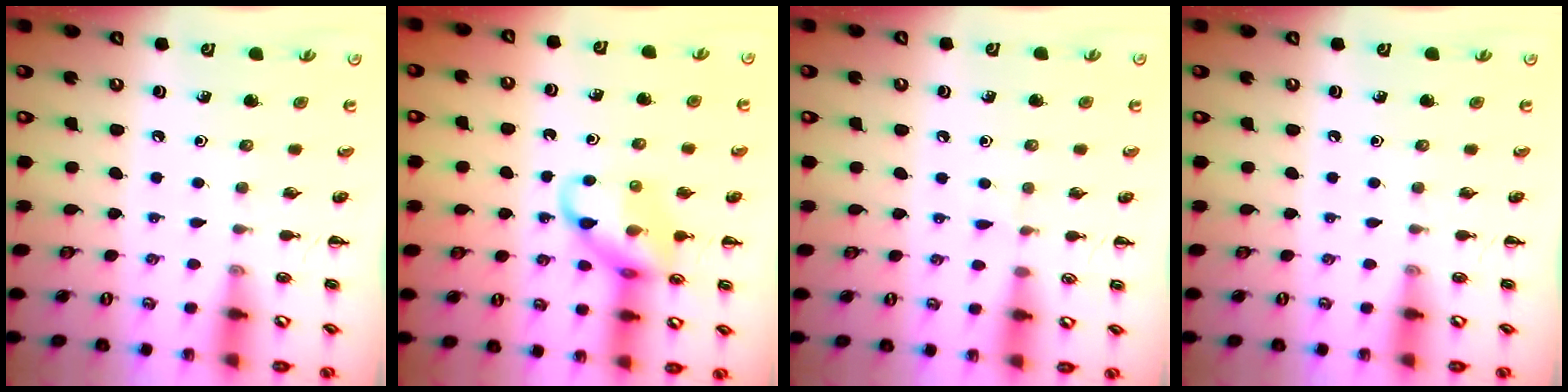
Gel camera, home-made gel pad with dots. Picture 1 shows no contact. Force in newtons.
{"total": 11.8, "press": 11.8, "slide": 1.2}
{"total": 4.1, "press": 3.9, "slide": 1.3}
{"total": 0.0}